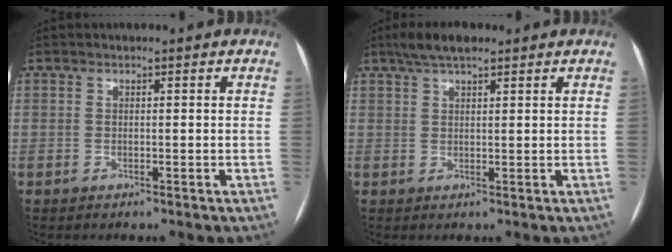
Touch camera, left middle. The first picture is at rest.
{"total": 5.0, "force": [3.6, 1.4, 3.2], "torque": [-0.064, 0.020, 0.064]}